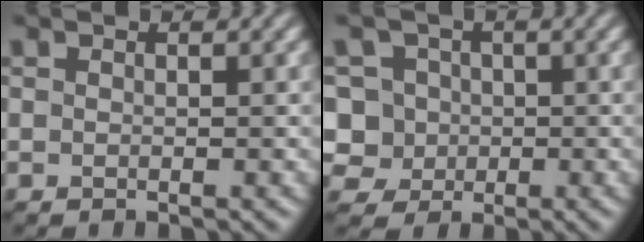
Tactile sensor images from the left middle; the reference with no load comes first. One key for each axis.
{"total": 6.2, "fx": 0.2, "fy": 5.7, "fz": 2.4, "tx": -0.034, "ty": 0.034, "tz": -0.018}